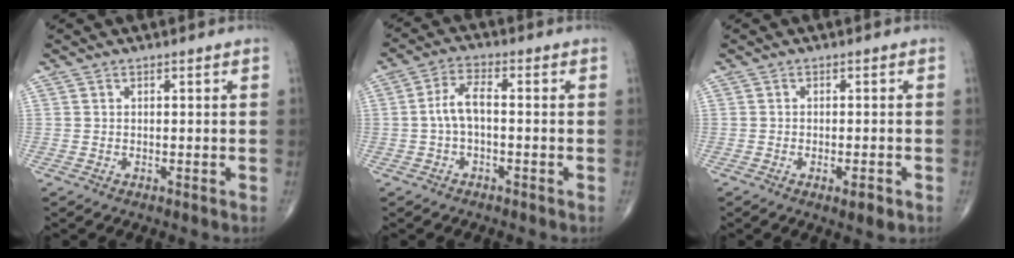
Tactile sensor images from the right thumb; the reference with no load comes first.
{"total": 5.0, "force": [-0.6, 2.1, 4.4], "torque": [-0.089, 0.021, -0.018]}
{"total": 3.0, "force": [-1.5, 0.7, 2.5], "torque": [-0.034, 0.000, -0.020]}